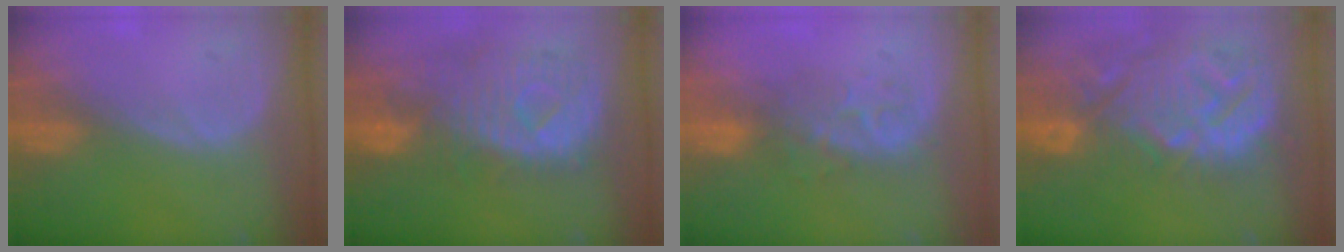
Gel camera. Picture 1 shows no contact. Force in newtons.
{"total": 10.9, "press": 9.7, "slide": 5.0}
{"total": 4.9, "press": 4.9, "slide": 0.8}
{"total": 14.4, "press": 12.4, "slide": 7.4}